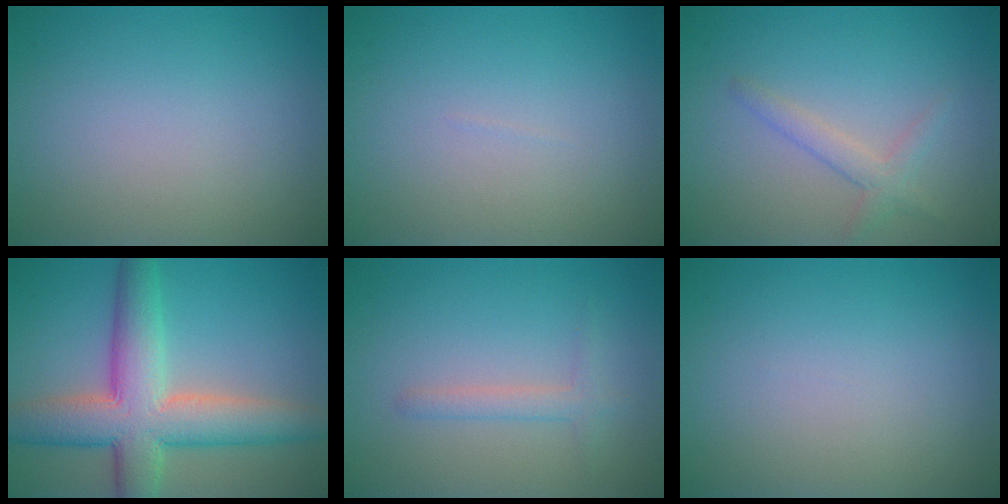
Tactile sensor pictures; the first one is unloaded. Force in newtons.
{"total": 0.0}
{"total": 2.0, "press": 2.0, "slide": 0.1}
{"total": 8.9, "press": 8.9, "slide": 0.2}
{"total": 1.5, "press": 1.5, "slide": 0.0}
{"total": 0.0}